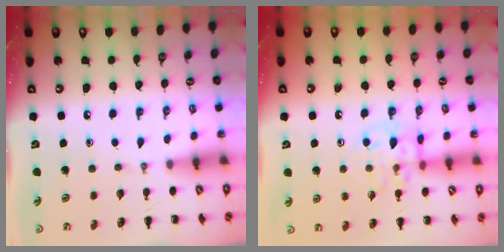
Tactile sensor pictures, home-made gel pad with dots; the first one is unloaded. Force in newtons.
{"total": 12.1, "press": 12.0, "slide": 1.4}